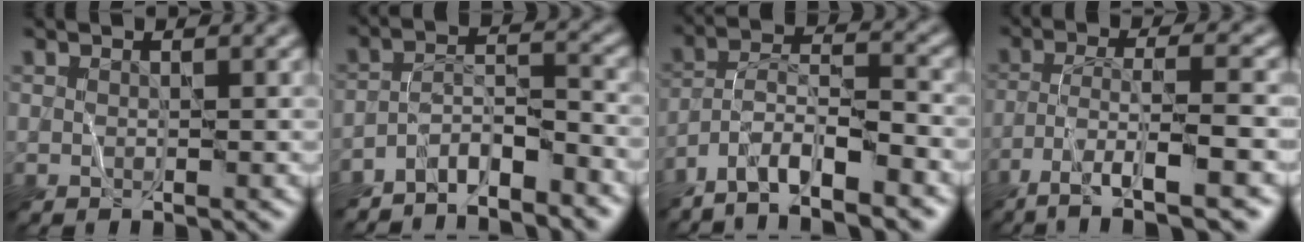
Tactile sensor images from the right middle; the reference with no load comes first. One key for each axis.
{"total": 4.8, "fx": -4.2, "fy": 0.9, "fz": 2.2, "tx": -0.035, "ty": 0.008, "tz": -0.078}
{"total": 9.5, "fx": -7.3, "fy": 2.3, "fz": 5.5, "tx": -0.085, "ty": 0.007, "tz": -0.125}
{"total": 7.6, "fx": -4.6, "fy": 1.5, "fz": 5.8, "tx": -0.092, "ty": 0.004, "tz": -0.079}